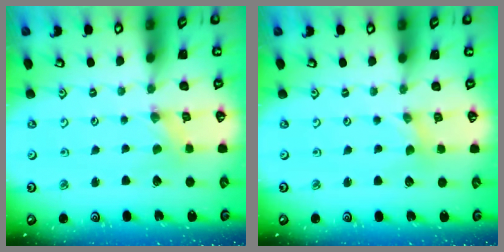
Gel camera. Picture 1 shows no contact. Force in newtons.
{"total": 0.0}